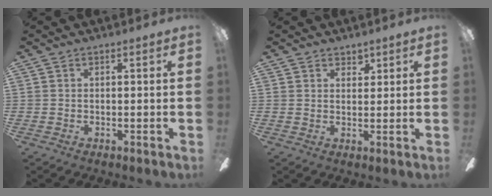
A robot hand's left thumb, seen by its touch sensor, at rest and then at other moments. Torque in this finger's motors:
{"motor_torque": [0.10, -0.01, -0.16, -0.08, 0.00]}